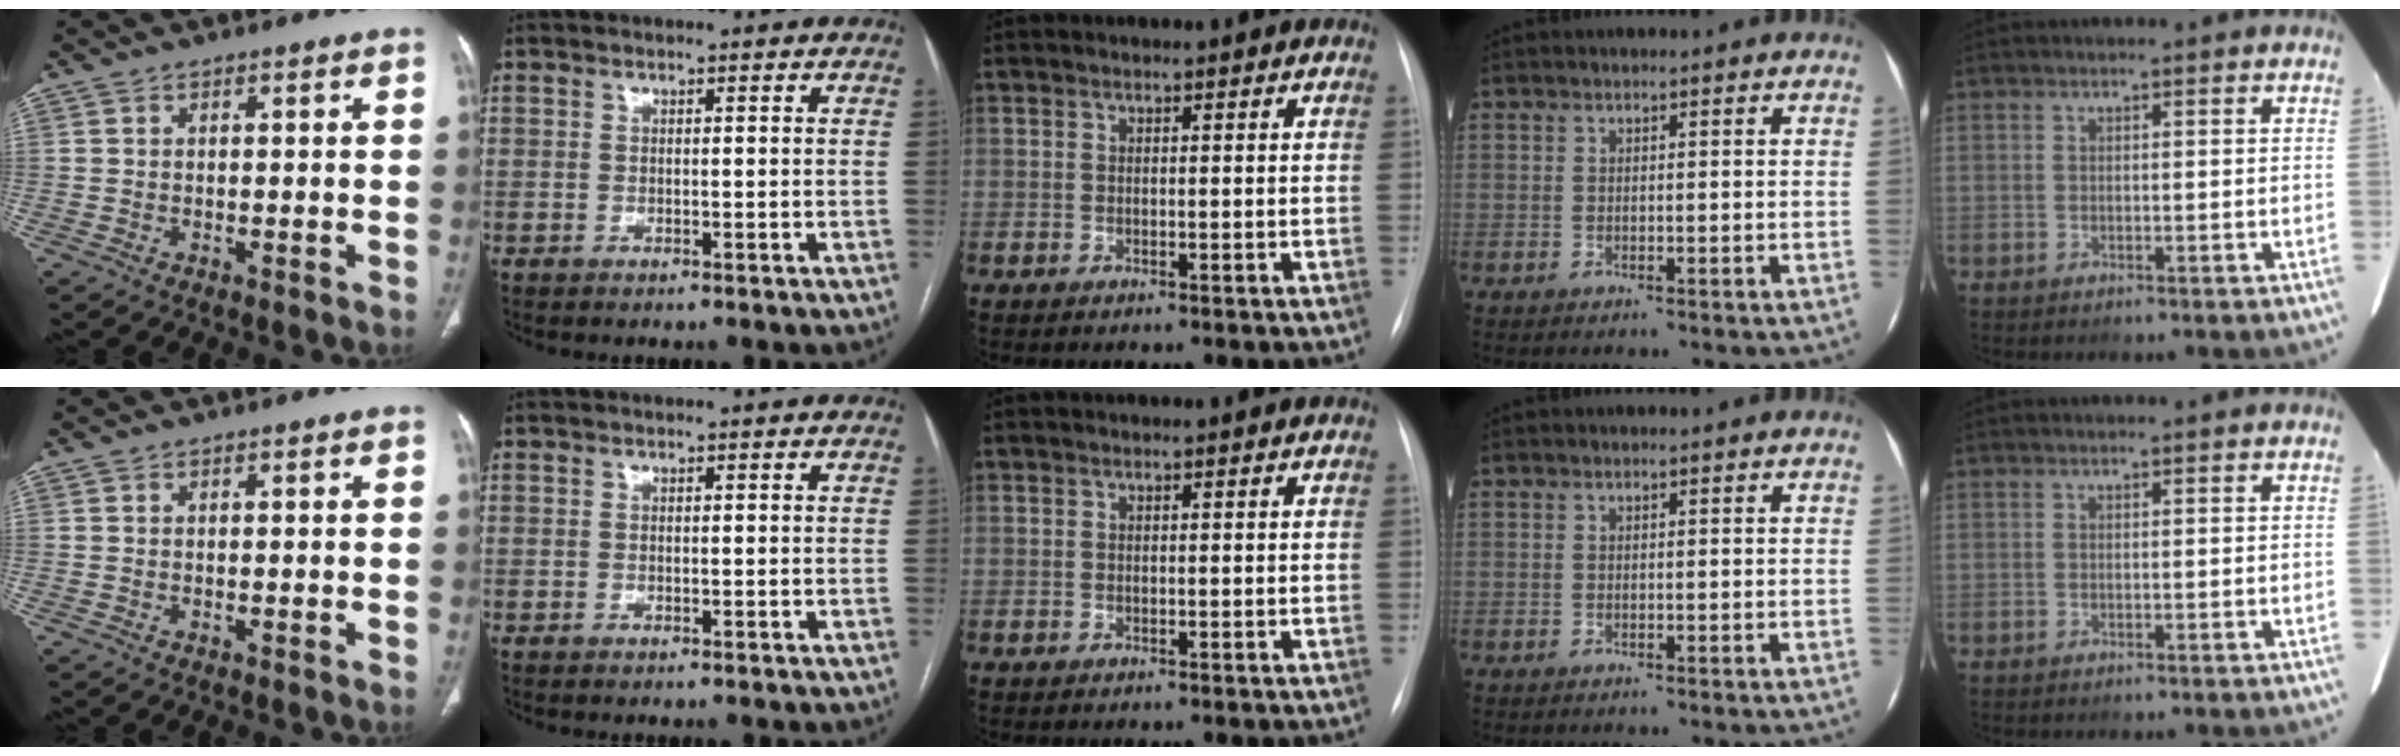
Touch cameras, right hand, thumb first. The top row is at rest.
{}